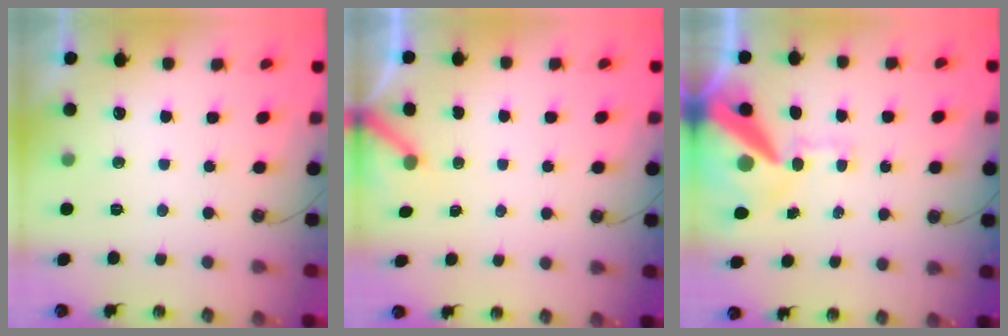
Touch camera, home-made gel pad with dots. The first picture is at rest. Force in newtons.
{"total": 3.5, "press": 3.5, "slide": 0.3}
{"total": 18.4, "press": 18.3, "slide": 2.3}